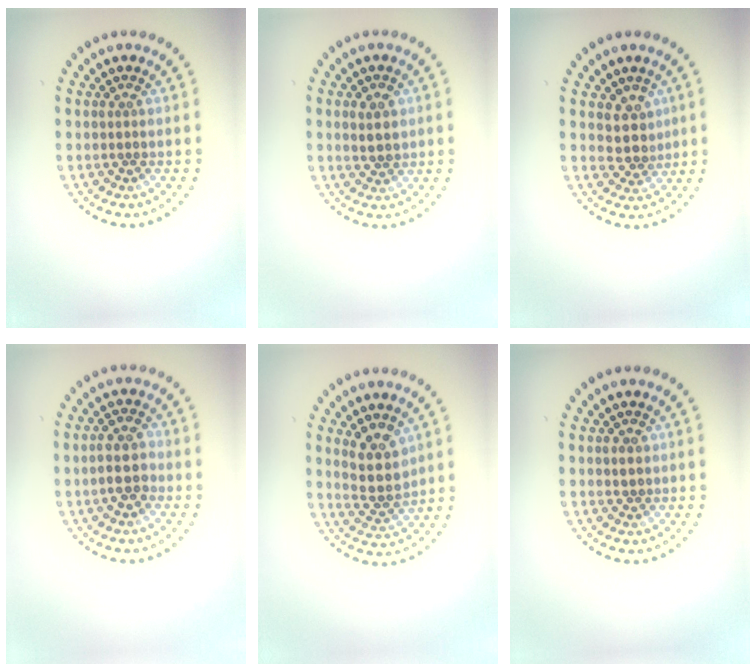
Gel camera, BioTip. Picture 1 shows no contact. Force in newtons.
{"total": 1.9, "press": 1.8, "slide": 0.2}
{"total": 2.5, "press": 2.0, "slide": 1.5}
{"total": 2.8, "press": 2.7, "slide": 0.8}
{"total": 4.2, "press": 3.9, "slide": 1.6}
{"total": 0.7, "press": 0.6, "slide": 0.3}